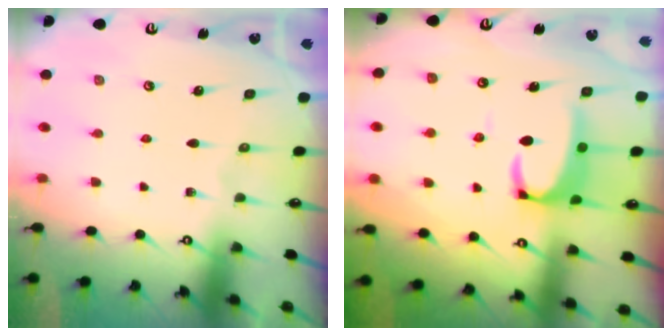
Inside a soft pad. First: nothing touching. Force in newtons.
{"total": 3.5, "press": 3.3, "slide": 1.0}